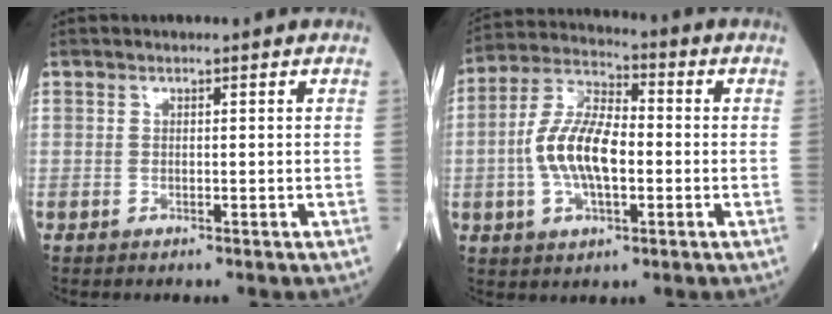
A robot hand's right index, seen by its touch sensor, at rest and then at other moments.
{"total": 11.4, "force": [-1.4, 4.7, 10.3], "torque": [-0.218, 0.017, -0.028]}